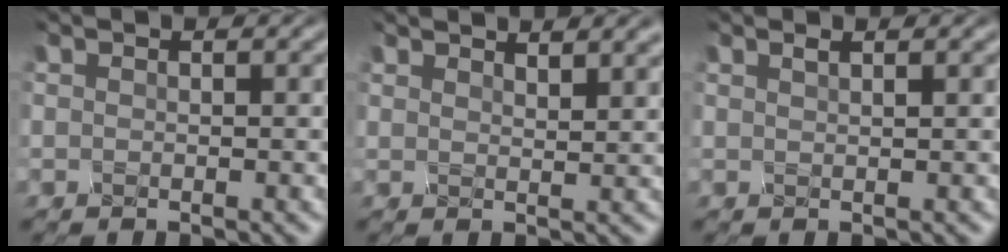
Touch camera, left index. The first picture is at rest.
{"total": 3.5, "force": [2.8, 1.0, 1.8], "torque": [-0.013, 0.006, 0.033]}
{"total": 0.7, "force": [0.3, 0.3, 0.6], "torque": [0.001, 0.008, -0.002]}